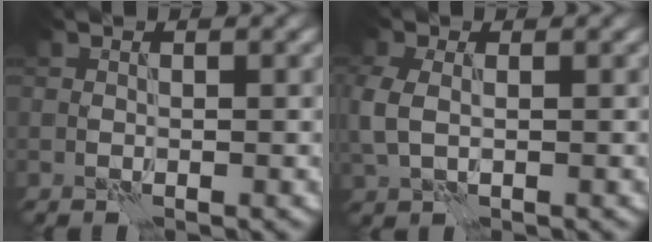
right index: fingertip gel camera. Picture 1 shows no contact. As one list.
[{"total": 2.9, "force": [0.2, 2.0, 2.1], "torque": [-0.060, -0.001, 0.005]}]